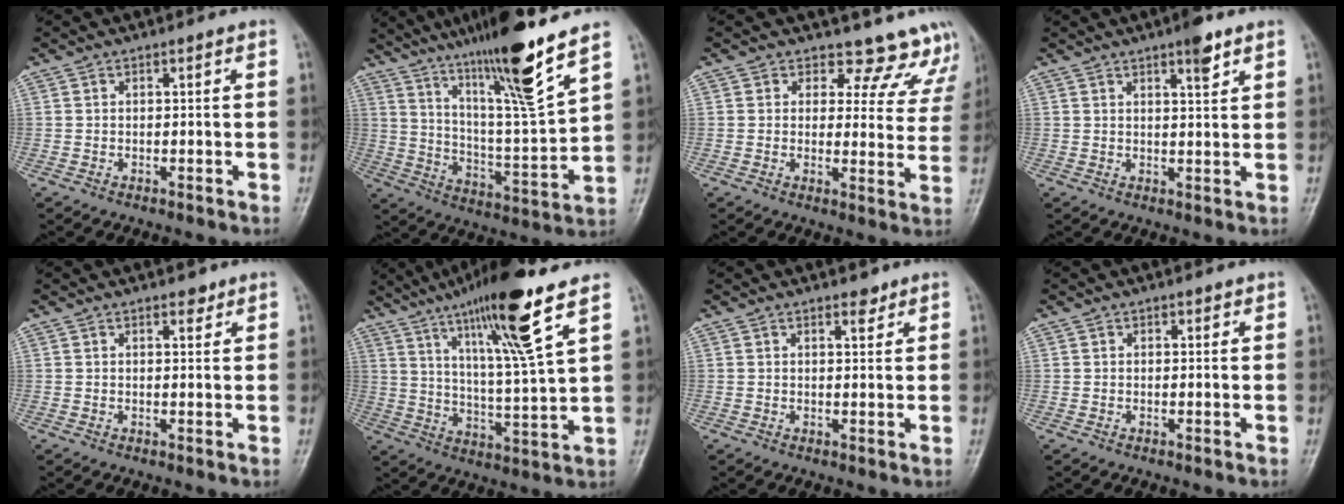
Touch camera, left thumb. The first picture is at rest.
{"total": 19.0, "force": [13.0, 0.6, 13.8], "torque": [-0.218, -0.071, 0.224]}
{"total": 12.1, "force": [10.9, 5.3, 0.1], "torque": [0.058, -0.076, 0.093]}
{"total": 4.3, "force": [2.8, 1.0, 3.1], "torque": [-0.040, -0.015, 0.039]}
{"total": 1.9, "force": [1.4, 0.9, 0.9], "torque": [-0.003, -0.007, 0.017]}
{"total": 17.4, "force": [10.3, 0.9, 14.0], "torque": [-0.234, -0.048, 0.177]}
{"total": 2.1, "force": [1.6, 1.0, 1.0], "torque": [-0.005, -0.009, 0.022]}
{"total": 0.9, "force": [0.6, 0.7, 0.2], "torque": [0.008, -0.003, 0.005]}